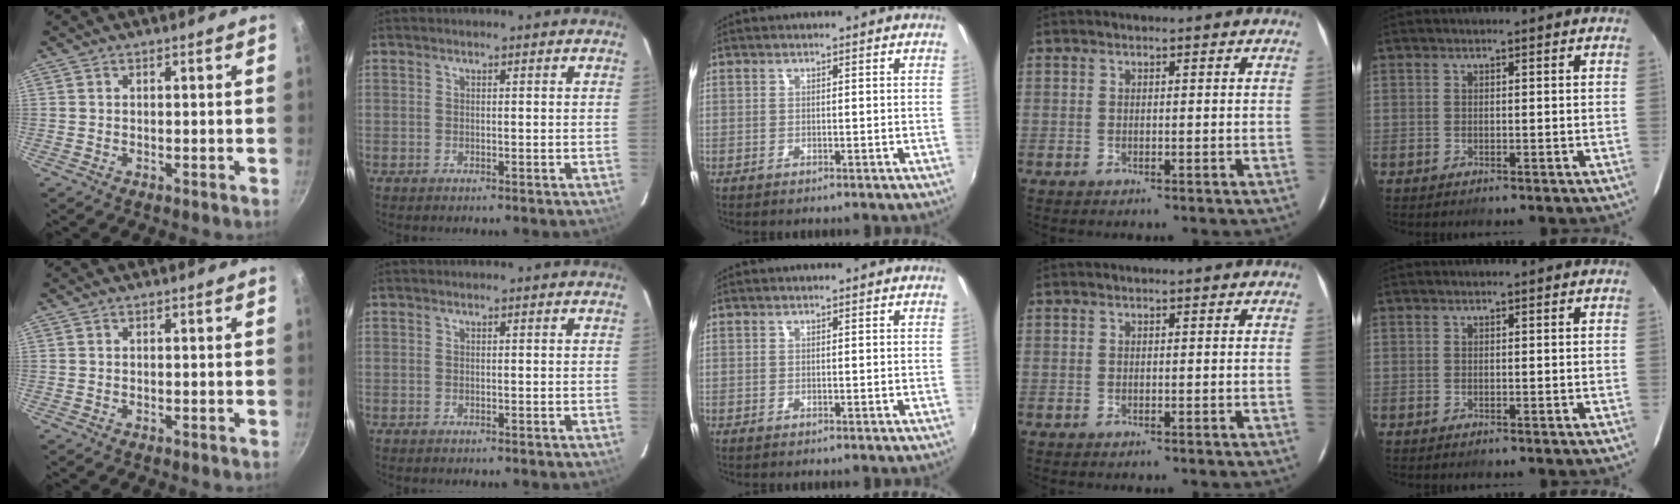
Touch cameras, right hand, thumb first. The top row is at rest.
{}